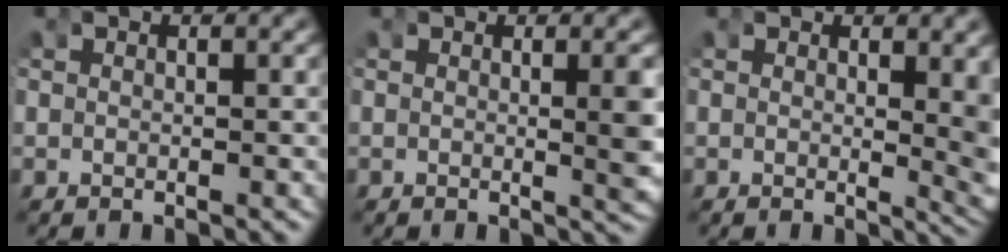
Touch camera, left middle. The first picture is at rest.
{"total": 2.1, "force": [-0.1, 0.0, 2.1], "torque": [-0.024, -0.005, -0.001]}
{"total": 2.6, "force": [0.2, 0.5, 2.6], "torque": [-0.021, -0.013, 0.005]}